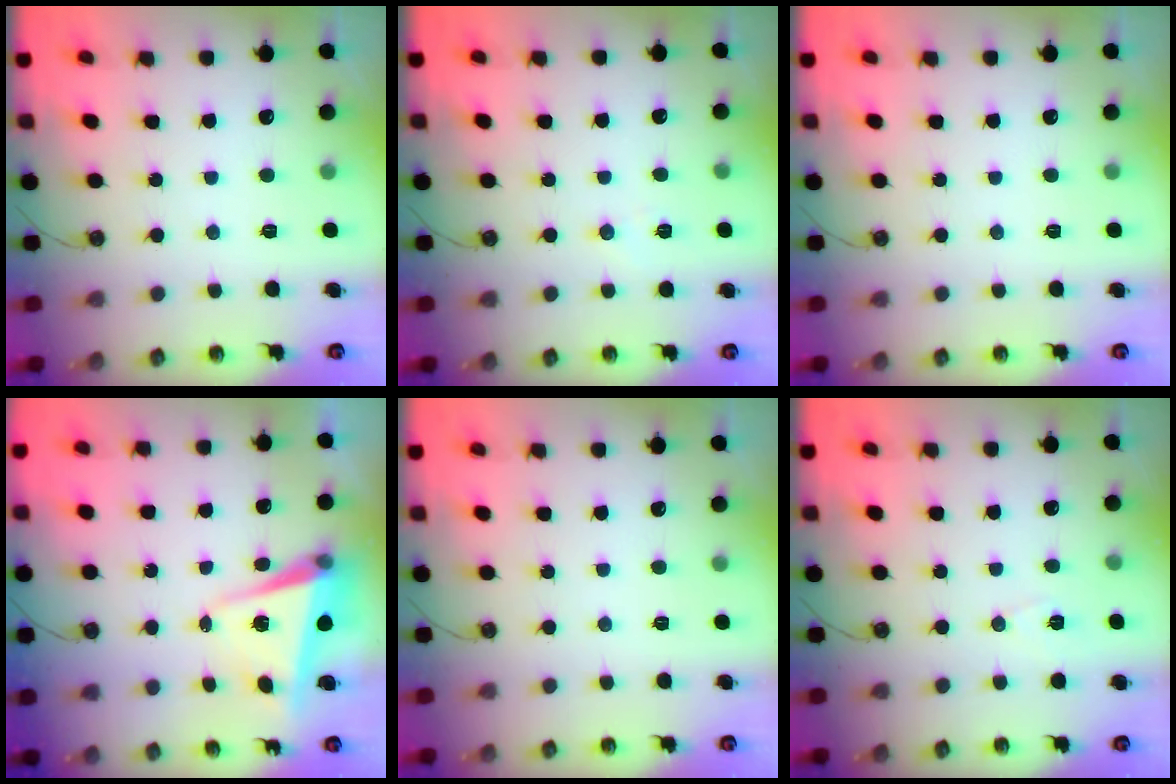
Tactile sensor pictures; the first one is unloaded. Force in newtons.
{"total": 4.6, "press": 4.5, "slide": 1.1}
{"total": 0.0}
{"total": 5.0, "press": 4.9, "slide": 1.2}
{"total": 0.0}
{"total": 6.2, "press": 4.4, "slide": 4.4}